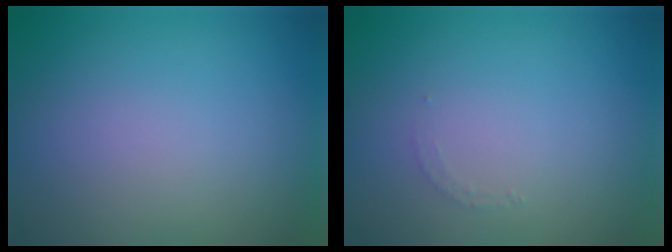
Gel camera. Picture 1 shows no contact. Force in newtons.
{"total": 0.8, "press": 0.8, "slide": 0.1}